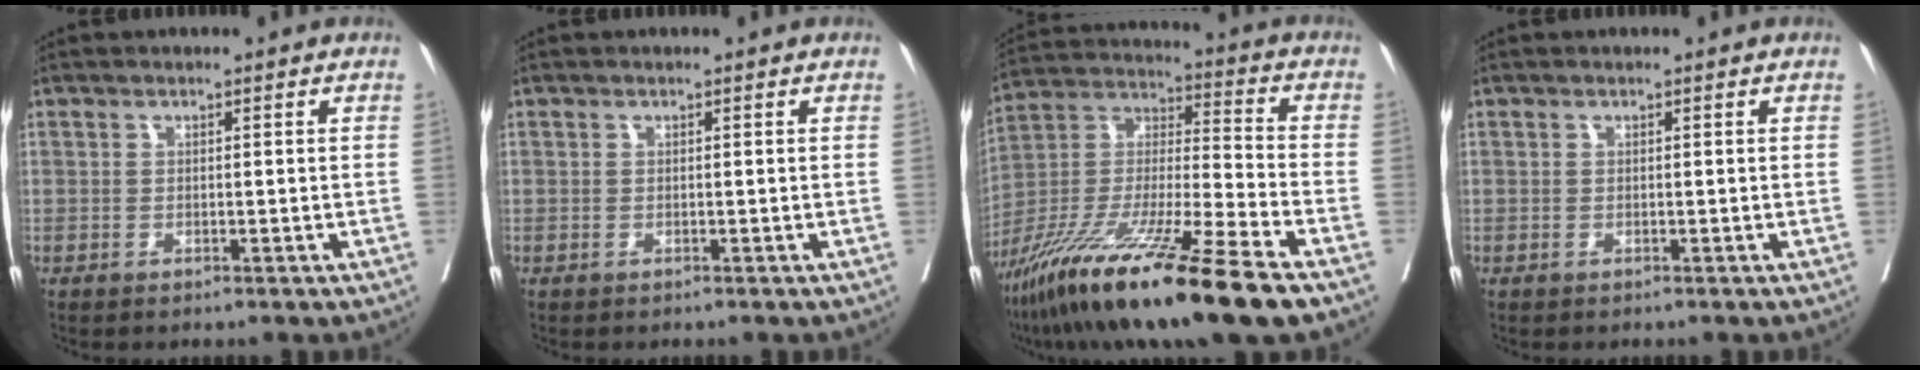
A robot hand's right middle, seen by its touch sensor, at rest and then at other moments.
{"total": 0.0}
{"total": 22.5, "force": [-14.9, 0.6, 16.8], "torque": [-0.318, -0.054, -0.272]}
{"total": 0.0}